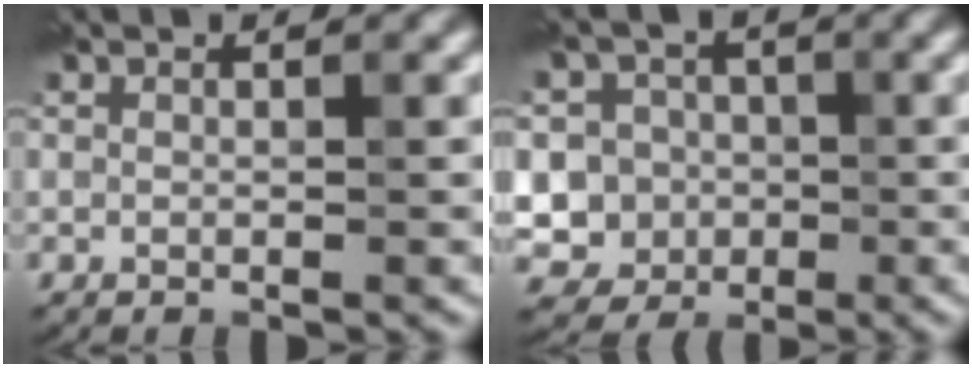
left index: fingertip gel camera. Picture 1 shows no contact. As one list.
[{"total": 7.6, "force": [-1.0, 7.2, 2.0], "torque": [-0.030, 0.025, -0.054]}]